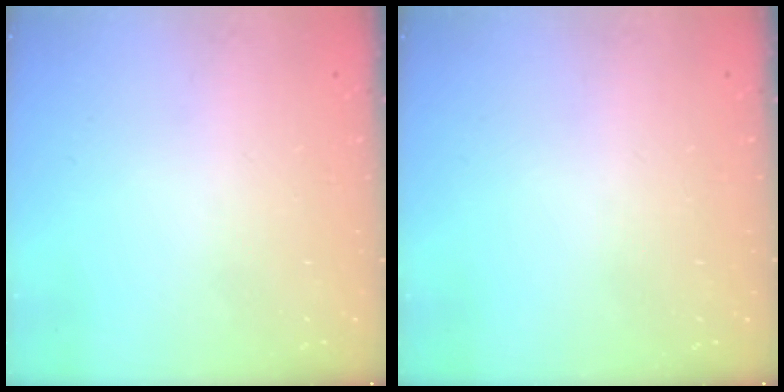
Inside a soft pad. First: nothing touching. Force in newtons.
{"total": 0.0}